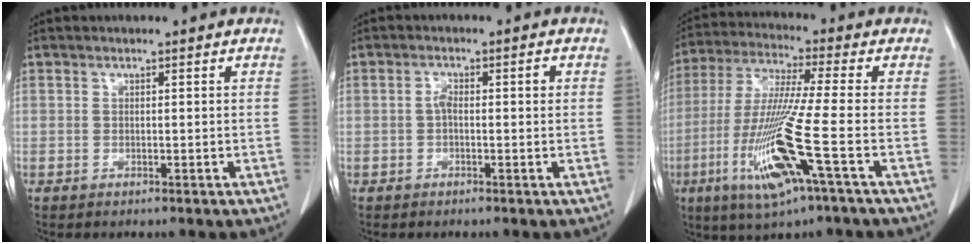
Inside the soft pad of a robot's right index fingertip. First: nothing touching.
{"total": 2.7, "force": [0.0, 1.0, 2.5], "torque": [-0.043, 0.012, 0.000]}
{"total": 14.4, "force": [-5.2, -0.6, 13.4], "torque": [-0.285, -0.023, -0.103]}